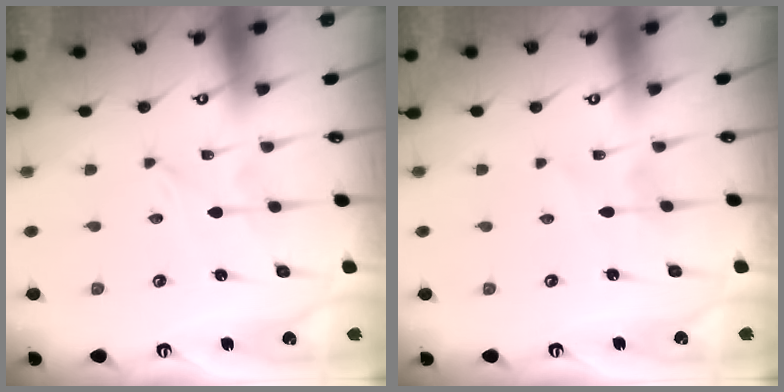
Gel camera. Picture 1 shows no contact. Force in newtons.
{"total": 2.4, "press": 2.3, "slide": 0.3}